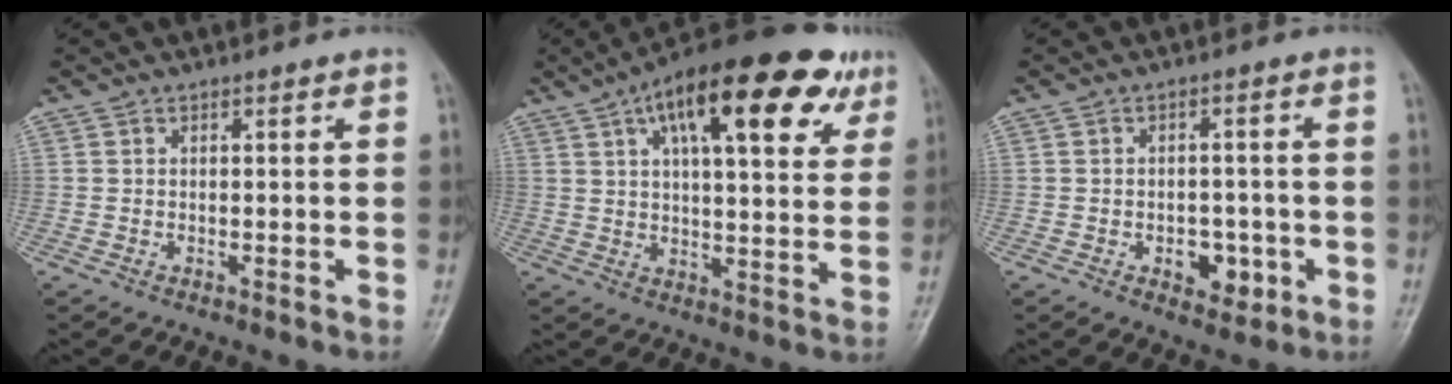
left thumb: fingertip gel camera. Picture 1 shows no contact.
{"total": 22.3, "force": [11.0, 8.3, 17.5], "torque": [-0.240, -0.002, 0.158]}
{"total": 5.6, "force": [-2.0, 3.7, 3.6], "torque": [-0.021, 0.012, -0.023]}